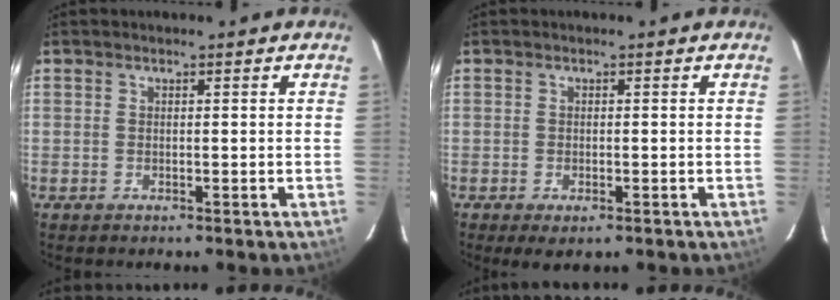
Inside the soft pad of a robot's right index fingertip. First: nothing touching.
{"total": 2.8, "force": [-1.6, 1.4, 1.9], "torque": [-0.039, -0.011, -0.022]}